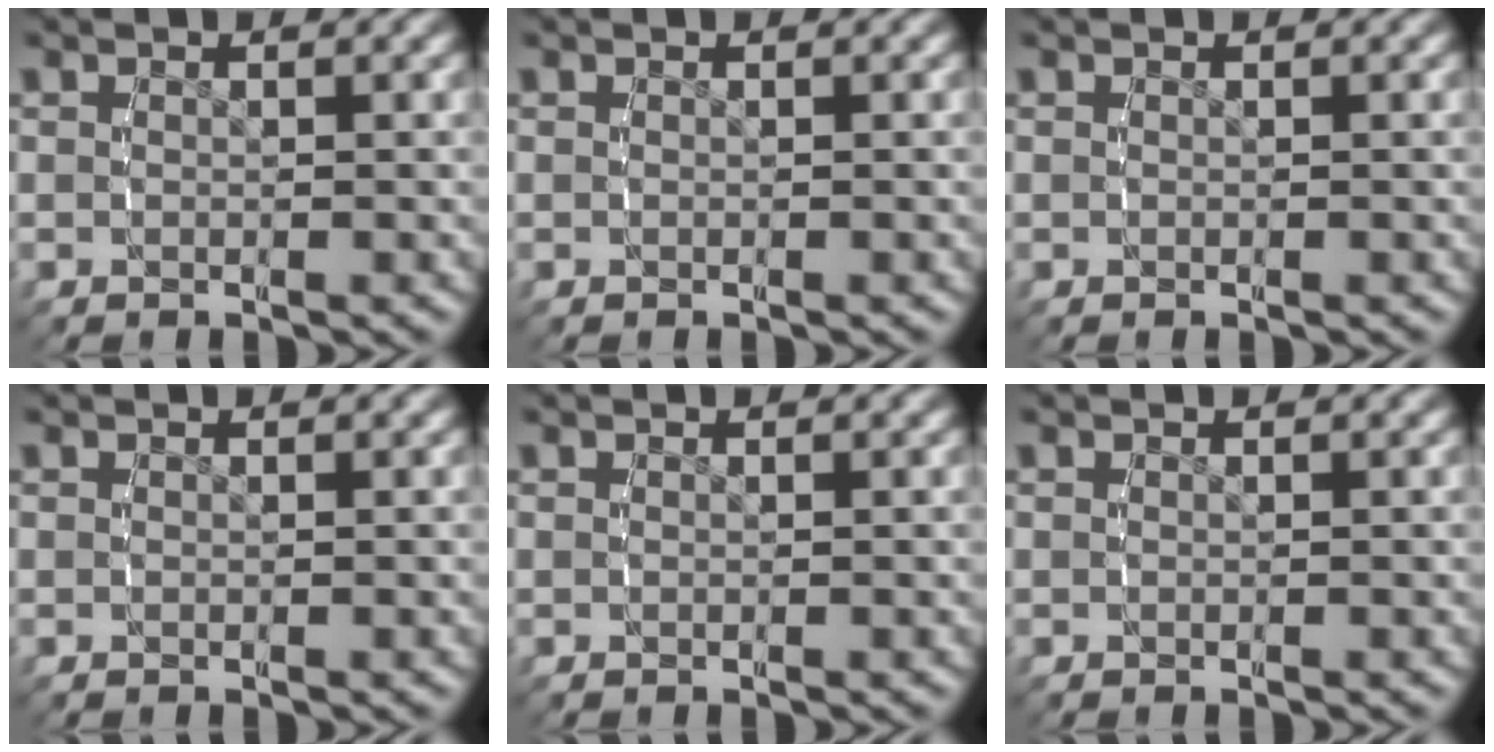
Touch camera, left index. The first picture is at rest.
{"total": 0.0}
{"total": 0.0}
{"total": 0.0}
{"total": 0.0}
{"total": 0.0}